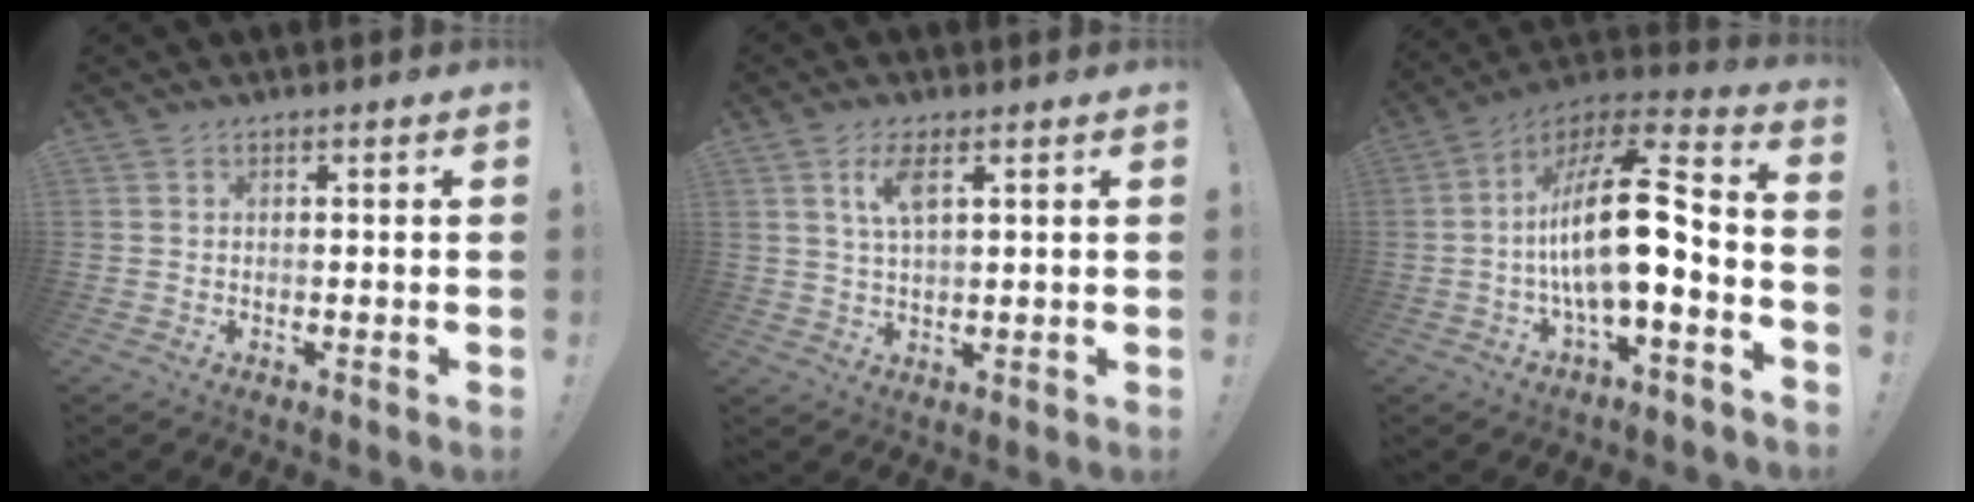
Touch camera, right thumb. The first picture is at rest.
{"total": 5.8, "force": [2.5, 2.0, 4.8], "torque": [-0.086, -0.001, 0.041]}
{"total": 20.7, "force": [-1.9, 6.8, 19.4], "torque": [-0.339, 0.008, -0.034]}